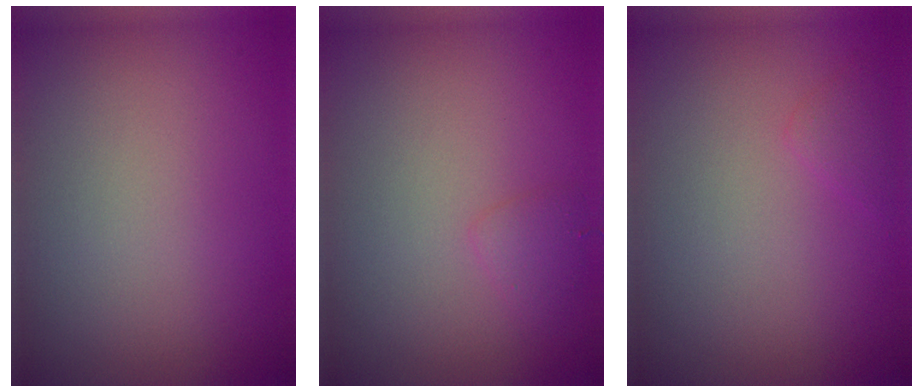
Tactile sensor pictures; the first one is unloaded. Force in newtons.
{"total": 1.0, "press": 1.0, "slide": 0.1}
{"total": 0.9, "press": 0.9, "slide": 0.1}